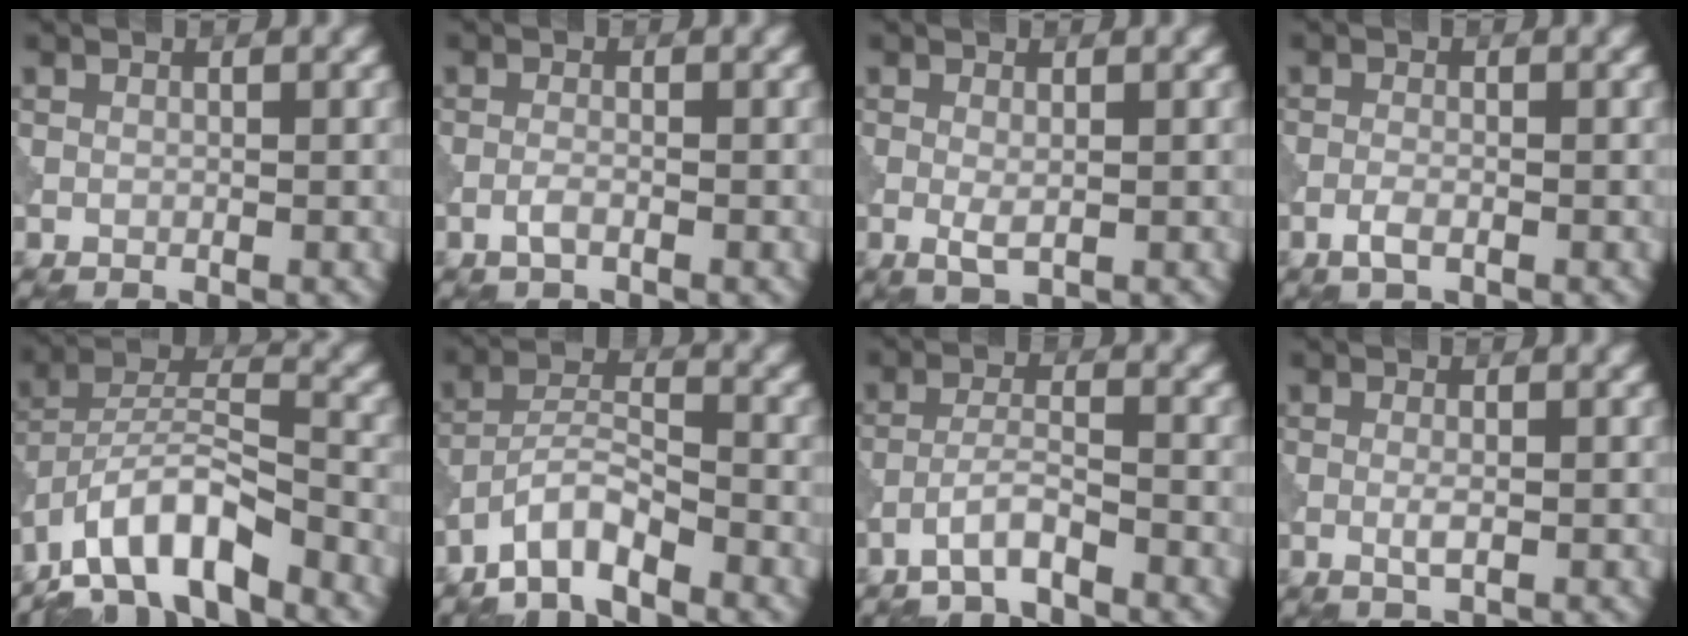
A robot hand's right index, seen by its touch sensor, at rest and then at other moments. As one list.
[{"total": 1.1, "force": [-0.7, 0.3, 0.8], "torque": [-0.020, 0.002, -0.017]}, {"total": 1.5, "force": [-0.2, 0.5, 1.4], "torque": [-0.029, -0.005, -0.003]}, {"total": 1.5, "force": [-0.8, 0.5, 1.1], "torque": [-0.027, -0.001, -0.021]}, {"total": 8.5, "force": [-6.2, 2.7, 5.2], "torque": [-0.081, 0.009, -0.124]}, {"total": 4.2, "force": [-3.4, 1.0, 2.3], "torque": [-0.042, 0.008, -0.074]}, {"total": 2.7, "force": [-2.1, 0.4, 1.7], "torque": [-0.032, 0.011, -0.047]}, {"total": 1.3, "force": [-0.3, 0.3, 1.3], "torque": [-0.027, -0.002, -0.008]}]